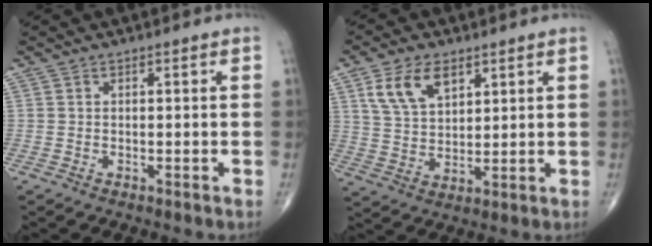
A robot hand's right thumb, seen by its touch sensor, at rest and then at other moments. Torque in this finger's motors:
{"motor_torque": [-0.11, 0.56, 0.21, 0.26, 0.21]}